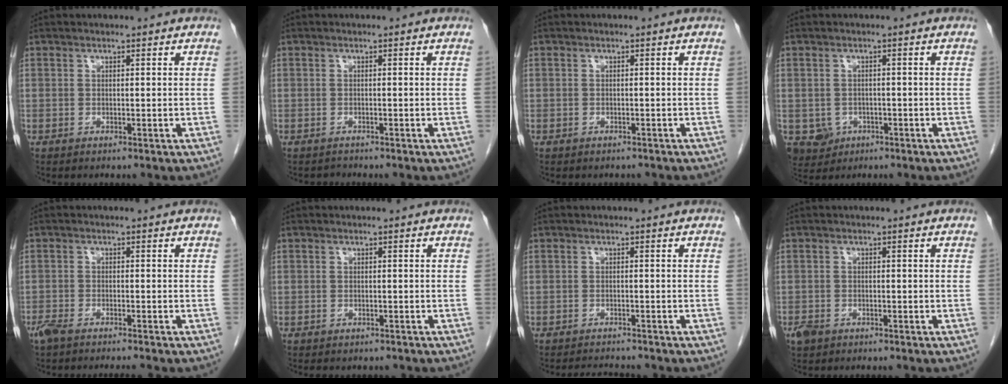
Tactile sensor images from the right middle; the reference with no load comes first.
{"total": 0.6, "force": [-0.6, 0.1, -0.2], "torque": [0.000, -0.003, -0.010]}
{"total": 1.9, "force": [-1.6, 1.1, 0.0], "torque": [-0.005, 0.002, -0.024]}
{"total": 4.6, "force": [-1.8, 4.1, 1.1], "torque": [-0.022, 0.001, -0.021]}
{"total": 5.6, "force": [-4.8, 0.6, 2.7], "torque": [-0.044, -0.009, -0.080]}
{"total": 2.8, "force": [-2.3, 1.5, 0.4], "torque": [-0.008, 0.002, -0.031]}
{"total": 2.9, "force": [-2.9, 0.2, 0.3], "torque": [-0.003, -0.010, -0.044]}
{"total": 2.2, "force": [-1.5, 1.3, 0.9], "torque": [-0.024, 0.000, -0.022]}